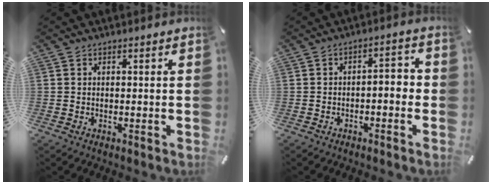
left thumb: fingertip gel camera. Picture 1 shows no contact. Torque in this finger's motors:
{"motor_torque": [-0.03, 0.12, 0.19, 0.27, 0.10]}